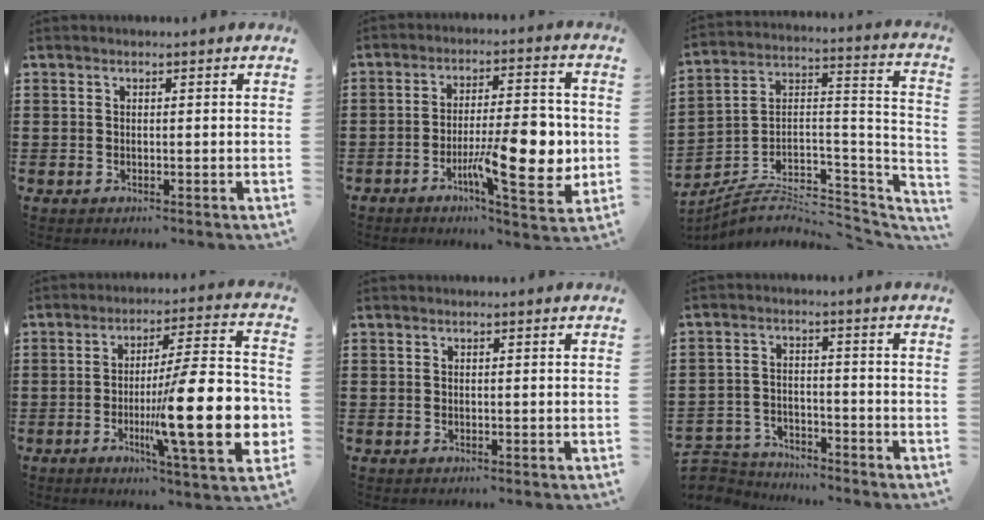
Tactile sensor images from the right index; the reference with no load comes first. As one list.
[{"total": 13.0, "force": [-2.9, 4.4, 11.9], "torque": [-0.165, -0.002, -0.045]}, {"total": 5.5, "force": [-4.1, 2.5, 2.6], "torque": [-0.047, -0.008, -0.080]}, {"total": 19.3, "force": [-4.8, 3.8, 18.3], "torque": [-0.294, -0.009, -0.074]}, {"total": 0.0}, {"total": 4.6, "force": [-4.4, 1.0, -0.1], "torque": [-0.020, 0.002, -0.098]}]